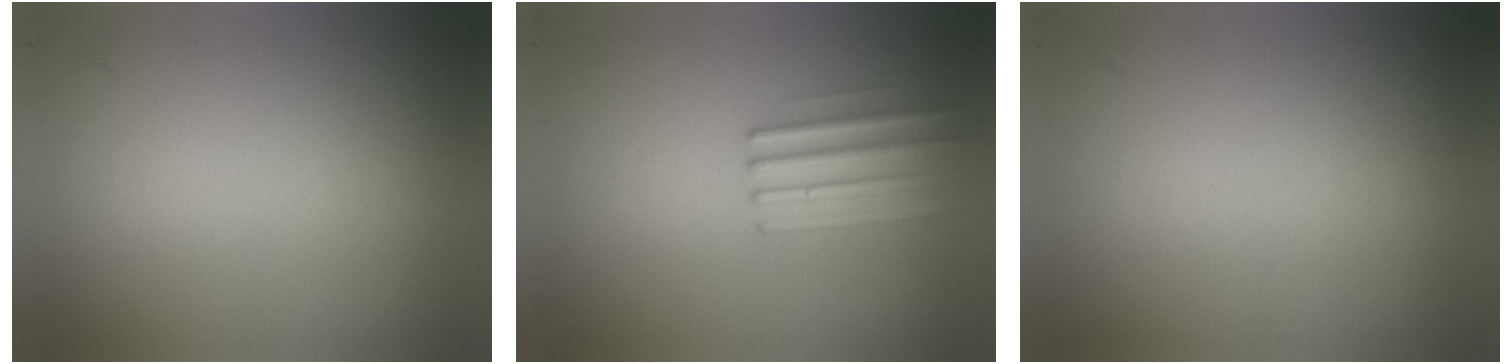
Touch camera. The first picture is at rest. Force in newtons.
{"total": 3.1}
{"total": 0.0}